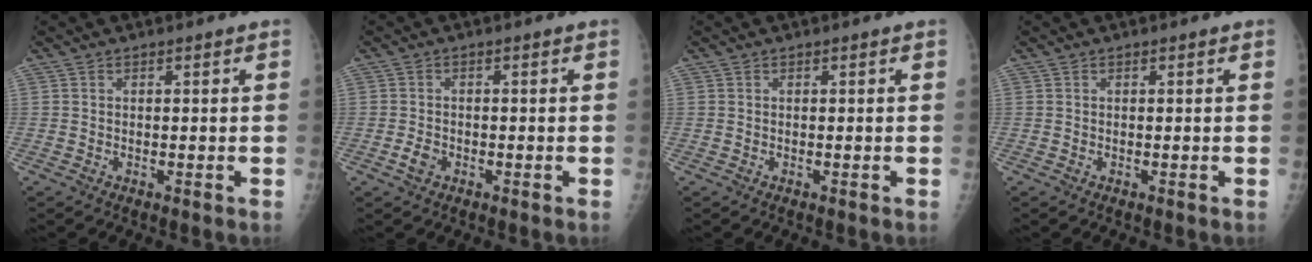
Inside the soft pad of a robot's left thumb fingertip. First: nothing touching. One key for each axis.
{"total": 2.1, "fx": -1.0, "fy": 1.5, "fz": 1.2, "tx": -0.020, "ty": 0.002, "tz": -0.019}
{"total": 0.0}
{"total": 0.0}